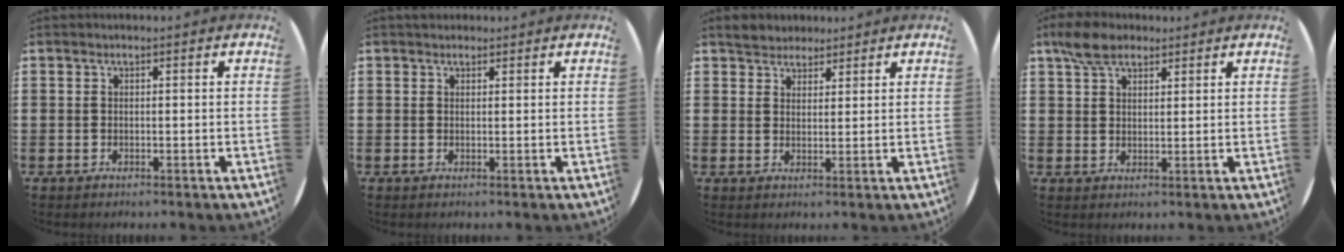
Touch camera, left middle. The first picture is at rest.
{"total": 0.9, "force": [0.8, 0.4, -0.1], "torque": [0.001, 0.004, 0.015]}
{"total": 2.9, "force": [2.6, 1.1, -0.2], "torque": [0.004, 0.000, 0.050]}
{"total": 4.7, "force": [3.7, 2.2, 2.0], "torque": [-0.039, 0.003, 0.068]}